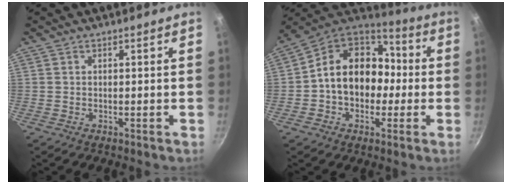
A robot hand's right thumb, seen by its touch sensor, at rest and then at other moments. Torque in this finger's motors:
{"motor_torque": [-0.07, 0.71, 0.28, 0.22, 0.11]}